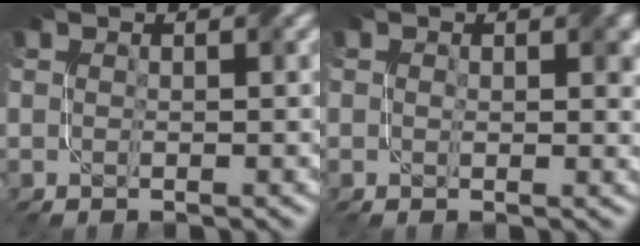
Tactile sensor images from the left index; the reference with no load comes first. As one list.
[{"total": 2.2, "force": [0.5, 1.3, 1.6], "torque": [-0.019, -0.003, 0.007]}]